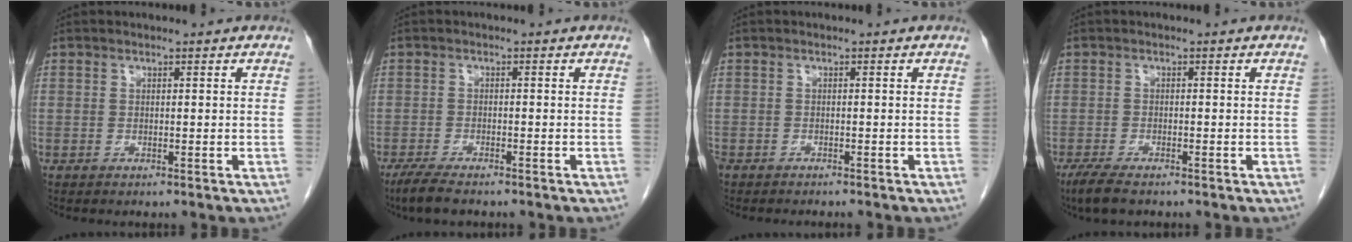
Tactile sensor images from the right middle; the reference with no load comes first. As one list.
[{"total": 4.3, "force": [-3.4, 0.8, 2.5], "torque": [-0.051, -0.011, -0.055]}, {"total": 3.6, "force": [-3.2, 1.1, 1.3], "torque": [-0.020, -0.007, -0.046]}, {"total": 4.2, "force": [-3.1, 1.1, 2.7], "torque": [-0.055, -0.011, -0.049]}]